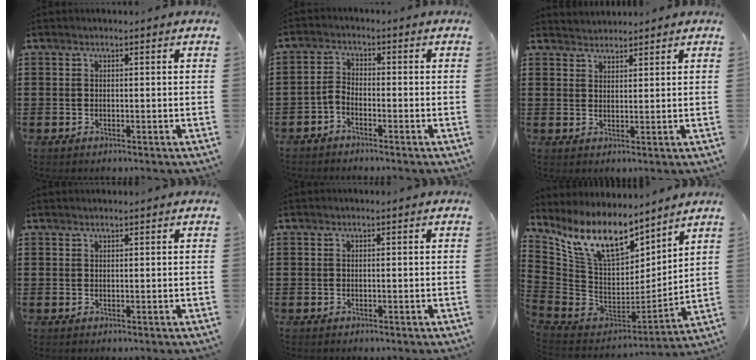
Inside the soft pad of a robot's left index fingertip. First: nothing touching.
{"total": 2.5, "force": [-2.2, 0.8, 1.0], "torque": [-0.036, 0.003, -0.049]}
{"total": 1.9, "force": [1.9, 0.2, -0.5], "torque": [0.003, 0.000, 0.038]}
{"total": 0.6, "force": [0.5, 0.0, 0.1], "torque": [-0.004, -0.001, 0.011]}
{"total": 0.0}
{"total": 12.8, "force": [8.5, 5.3, 7.9], "torque": [-0.197, -0.048, 0.154]}